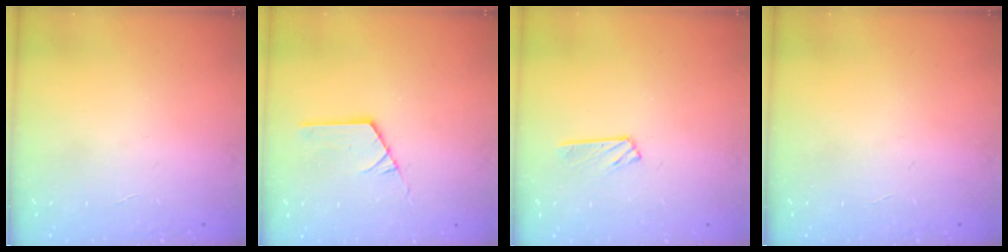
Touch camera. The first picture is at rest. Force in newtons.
{"total": 2.4, "press": 2.3, "slide": 0.3}
{"total": 2.9, "press": 2.9, "slide": 0.3}
{"total": 0.0}